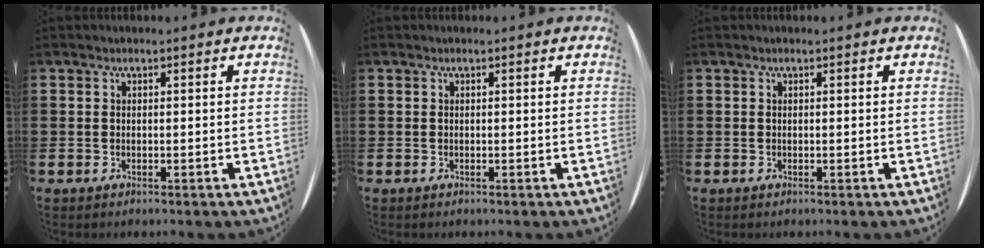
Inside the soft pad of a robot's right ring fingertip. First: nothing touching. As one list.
[{"total": 0.0}, {"total": 0.0}]